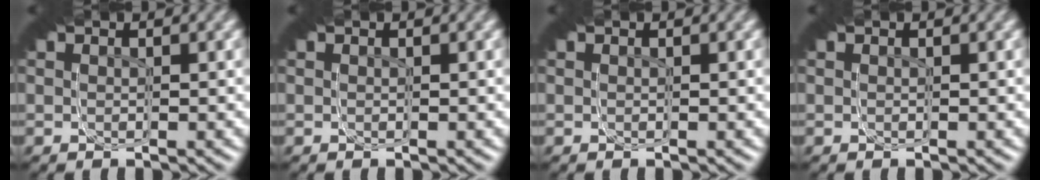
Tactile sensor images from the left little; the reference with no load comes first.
{"total": 0.0}
{"total": 0.0}
{"total": 0.0}